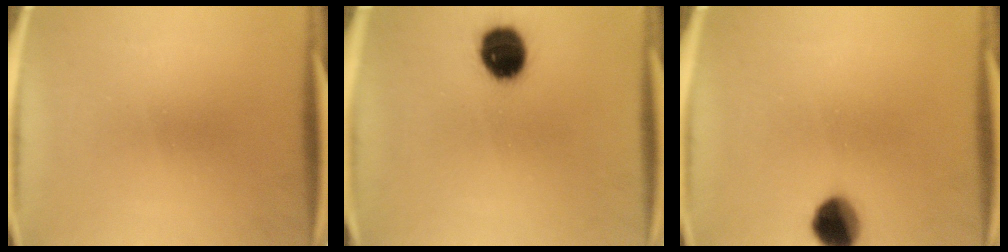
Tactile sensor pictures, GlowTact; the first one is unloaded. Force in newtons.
{"total": 10.6}
{"total": 8.4}